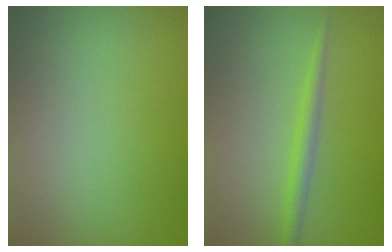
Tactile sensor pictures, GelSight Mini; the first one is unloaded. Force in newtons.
{"total": 1.7, "press": 1.7, "slide": 0.1}